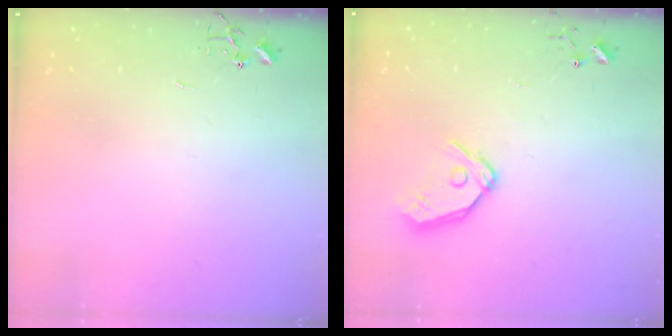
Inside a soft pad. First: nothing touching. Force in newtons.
{"total": 11.2, "press": 11.1, "slide": 1.3}